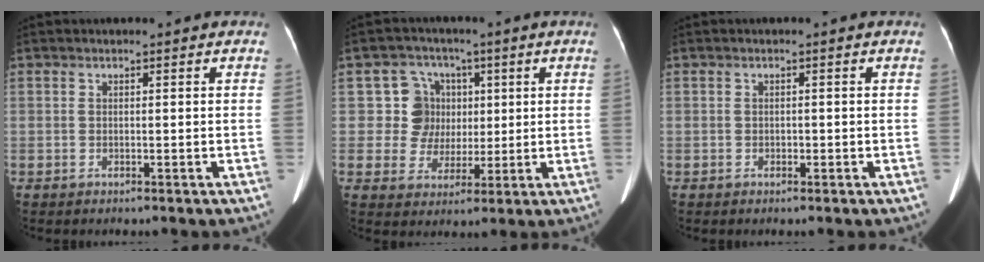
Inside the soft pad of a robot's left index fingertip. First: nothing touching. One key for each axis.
{"total": 7.0, "fx": 0.9, "fy": 6.9, "fz": -0.1, "tx": 0.012, "ty": 0.016, "tz": 0.023}
{"total": 0.7, "fx": -0.7, "fy": 0.2, "fz": 0.1, "tx": 0.002, "ty": -0.005, "tz": -0.009}